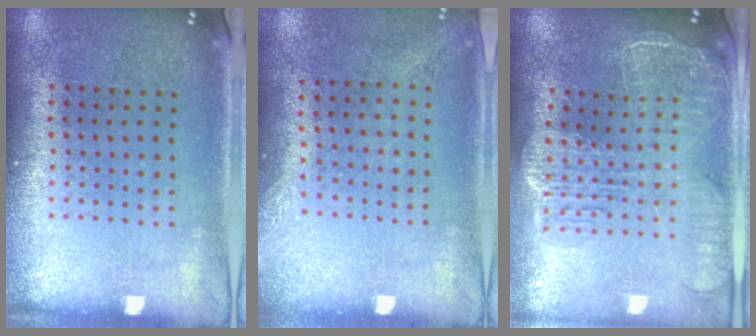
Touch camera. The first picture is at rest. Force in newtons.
{"total": 1.4, "press": 1.0, "slide": 1.0}
{"total": 2.7, "press": 2.3, "slide": 1.4}